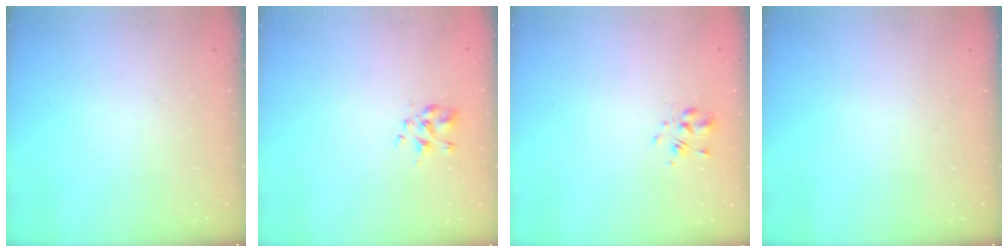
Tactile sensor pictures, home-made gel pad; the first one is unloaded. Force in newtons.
{"total": 1.9, "press": 1.7, "slide": 0.7}
{"total": 2.0, "press": 1.9, "slide": 0.7}
{"total": 0.0}